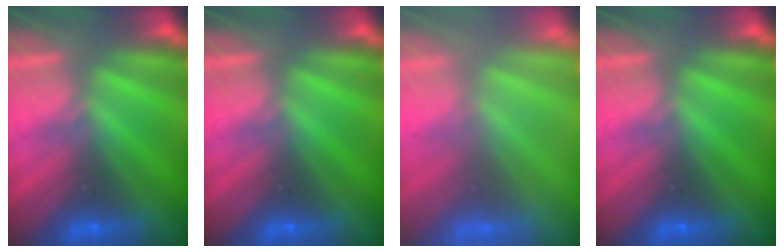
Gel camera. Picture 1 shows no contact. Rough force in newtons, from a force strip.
{"total": 0.0}
{"total": 6.5}
{"total": 0.0}